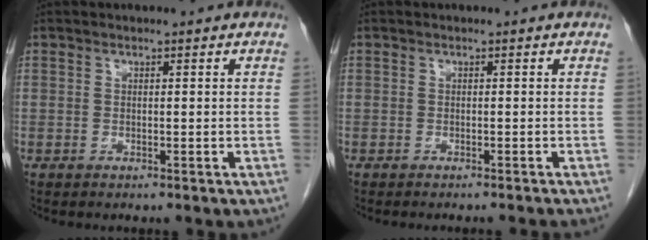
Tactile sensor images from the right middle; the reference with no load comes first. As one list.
[{"total": 3.4, "force": [-3.1, -0.4, 1.3], "torque": [-0.010, -0.001, -0.041]}]